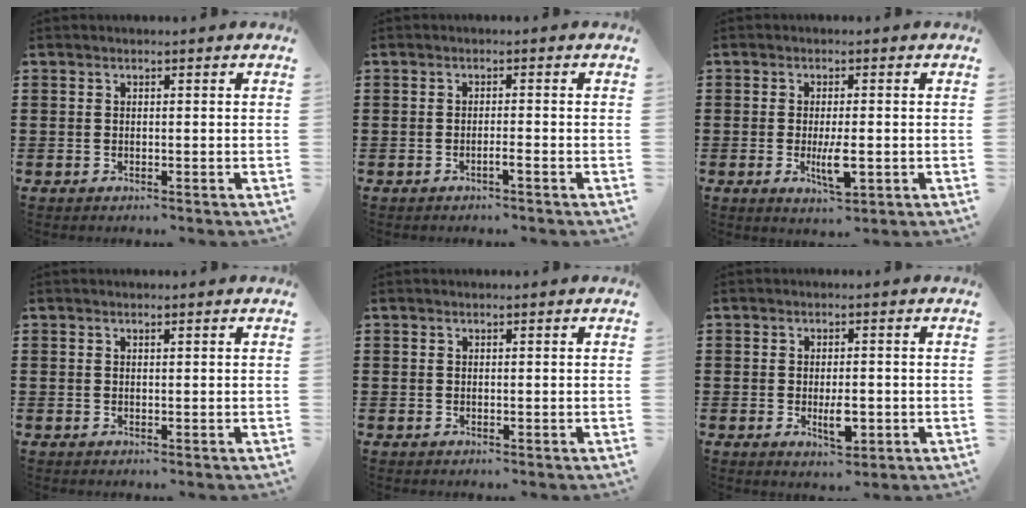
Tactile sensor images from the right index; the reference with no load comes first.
{"total": 1.4, "force": [-1.0, -0.2, 1.0], "torque": [-0.018, -0.007, -0.017]}
{"total": 5.1, "force": [-1.1, 1.4, 4.8], "torque": [-0.101, -0.012, -0.023]}
{"total": 0.0}
{"total": 0.0}
{"total": 4.0, "force": [-0.9, 1.6, 3.6], "torque": [-0.069, 0.001, -0.017]}